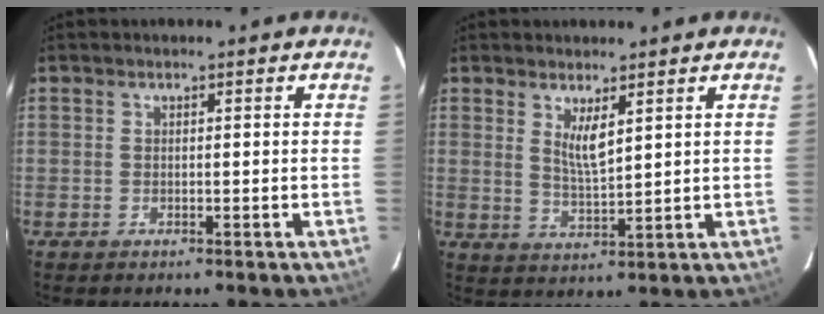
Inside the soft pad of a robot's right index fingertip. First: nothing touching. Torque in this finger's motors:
{"motor_torque": [0.79, 0.51, 0.16, 0.08]}